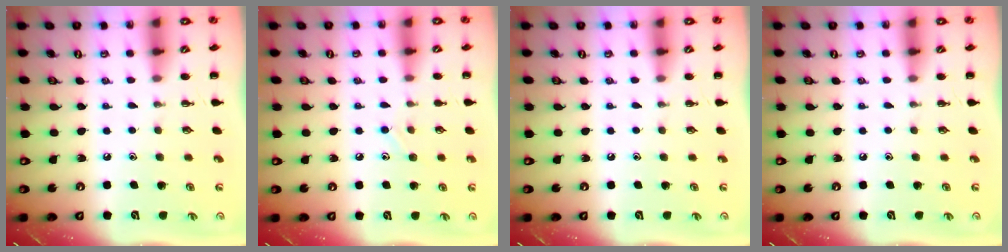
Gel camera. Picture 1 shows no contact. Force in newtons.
{"total": 7.6, "press": 7.2, "slide": 2.6}
{"total": 0.0}
{"total": 0.0}